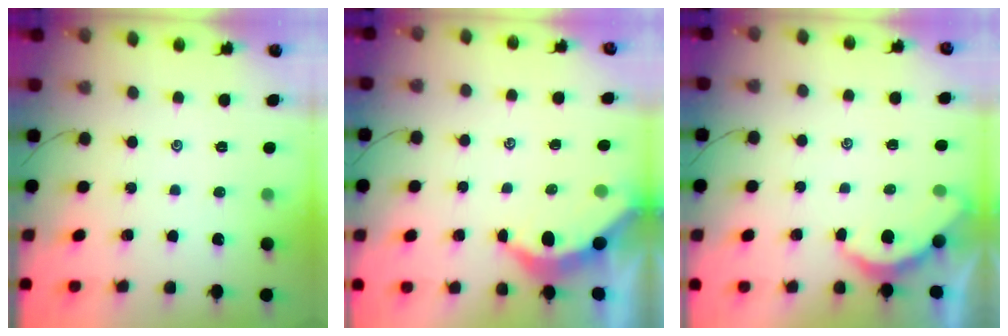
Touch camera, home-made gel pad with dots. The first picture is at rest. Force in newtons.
{"total": 3.8, "press": 3.8, "slide": 0.4}
{"total": 3.2, "press": 3.2, "slide": 0.3}